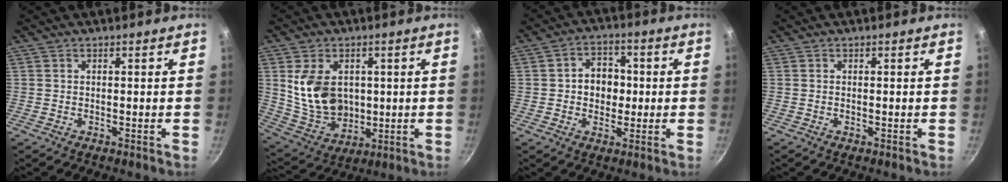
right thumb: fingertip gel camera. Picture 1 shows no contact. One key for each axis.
{"total": 13.2, "fx": 2.0, "fy": 9.7, "fz": 8.8, "tx": -0.137, "ty": -0.021, "tz": 0.056}
{"total": 7.5, "fx": 0.2, "fy": 6.0, "fz": 4.4, "tx": -0.028, "ty": 0.011, "tz": -0.004}
{"total": 0.0}